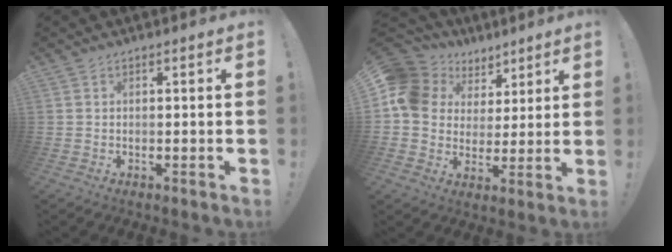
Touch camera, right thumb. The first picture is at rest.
{"total": 12.2, "force": [5.0, 9.9, 5.1], "torque": [-0.095, -0.021, 0.102]}